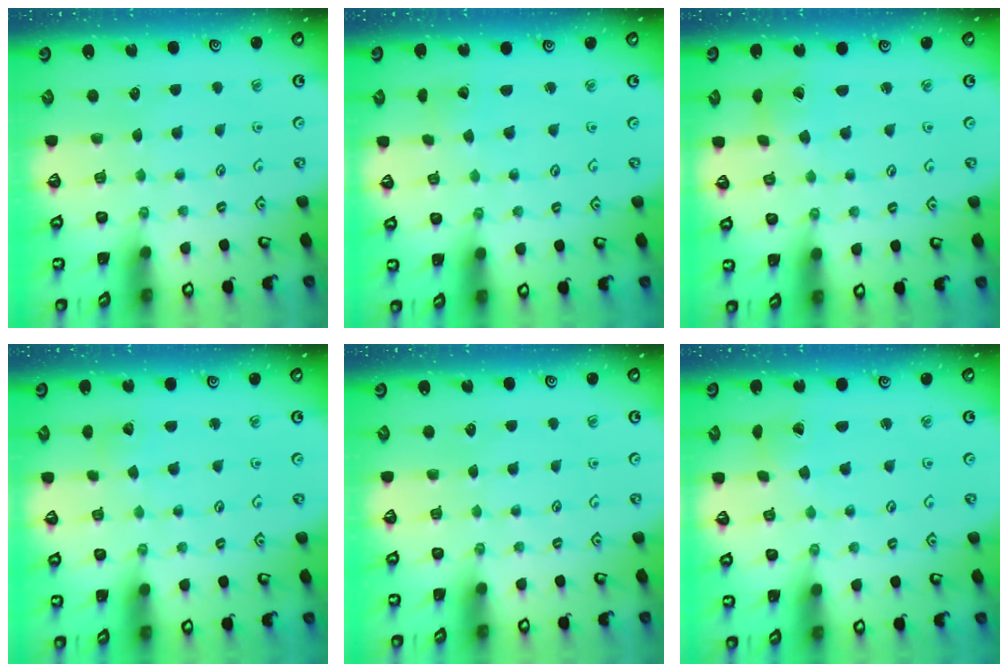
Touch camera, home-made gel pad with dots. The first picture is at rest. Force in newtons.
{"total": 2.3, "press": 2.3, "slide": 0.1}
{"total": 1.8, "press": 1.7, "slide": 0.2}
{"total": 2.9, "press": 2.9, "slide": 0.3}
{"total": 0.0}
{"total": 1.1, "press": 1.0, "slide": 0.1}